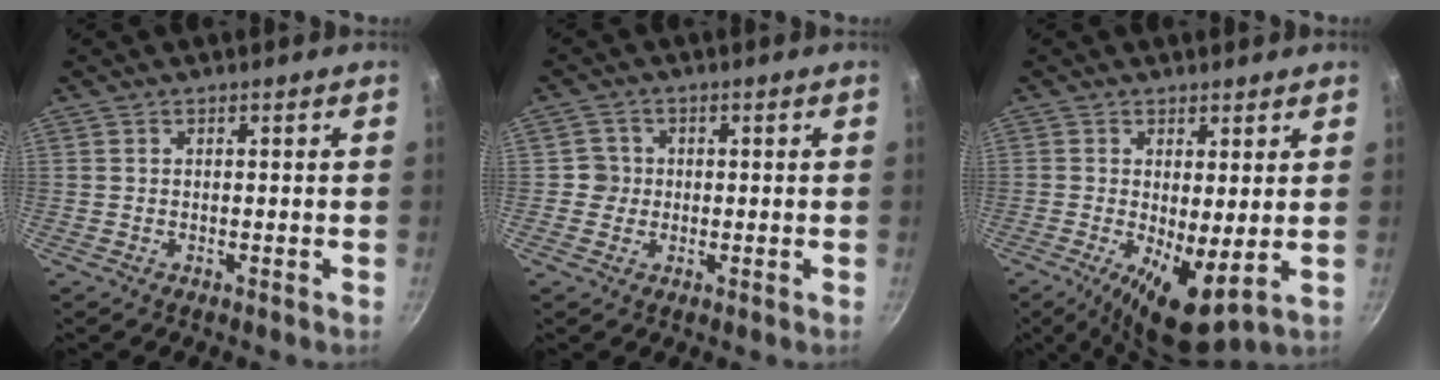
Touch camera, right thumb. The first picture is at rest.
{"total": 2.9, "force": [-0.1, 2.9, 0.3], "torque": [0.017, 0.008, -0.006]}
{"total": 9.2, "force": [-0.2, 3.2, 8.6], "torque": [-0.131, -0.023, 0.003]}